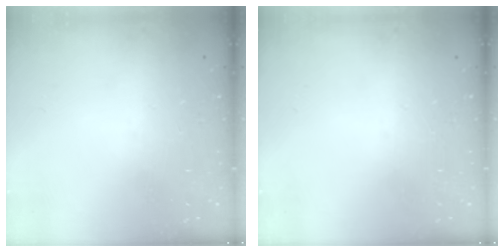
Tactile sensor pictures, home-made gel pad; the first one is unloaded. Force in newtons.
{"total": 0.0}